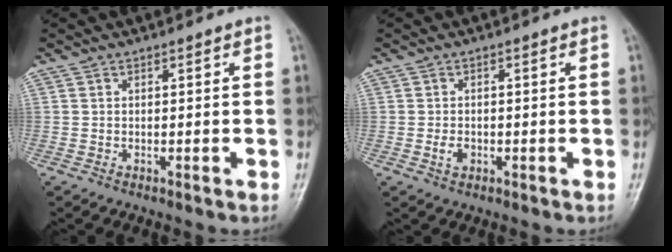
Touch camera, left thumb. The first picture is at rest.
{"total": 2.1, "force": [-0.6, 1.5, 1.3], "torque": [-0.020, 0.001, -0.012]}